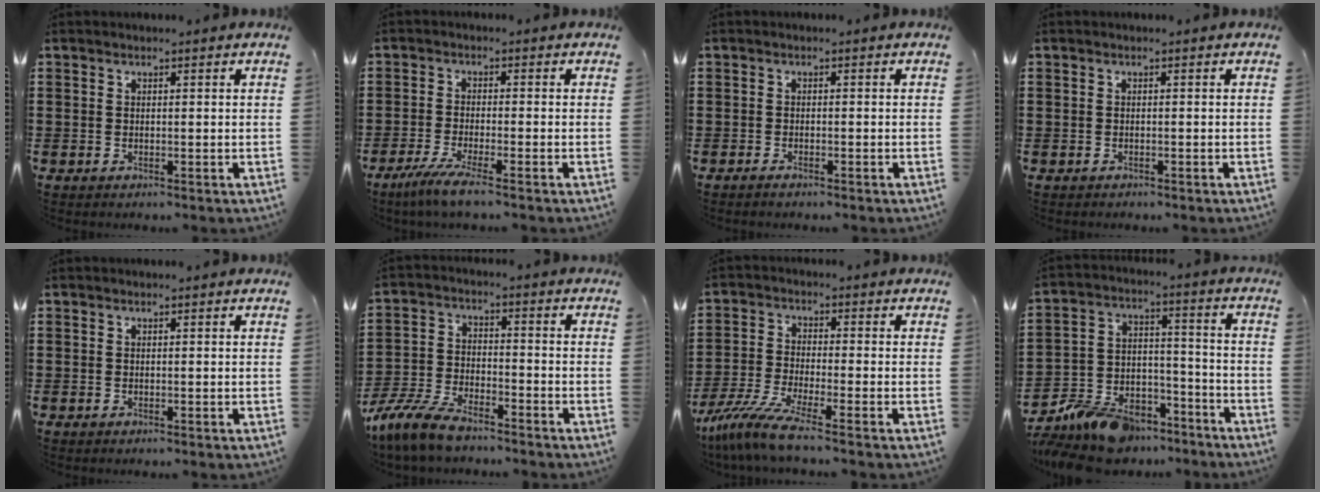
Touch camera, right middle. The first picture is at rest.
{"total": 4.4, "force": [-3.4, 0.1, 2.9], "torque": [-0.068, -0.017, -0.067]}
{"total": 0.8, "force": [-0.7, 0.1, 0.4], "torque": [-0.012, -0.007, -0.011]}
{"total": 0.9, "force": [-0.6, 0.6, -0.1], "torque": [0.002, 0.004, -0.016]}
{"total": 0.0}
{"total": 7.7, "force": [-6.8, 1.9, 3.1], "torque": [-0.084, 0.006, -0.136]}
{"total": 7.2, "force": [-5.8, 0.2, 4.2], "torque": [-0.104, -0.019, -0.118]}
{"total": 10.0, "force": [-9.2, 3.3, 2.3], "torque": [-0.057, 0.030, -0.180]}